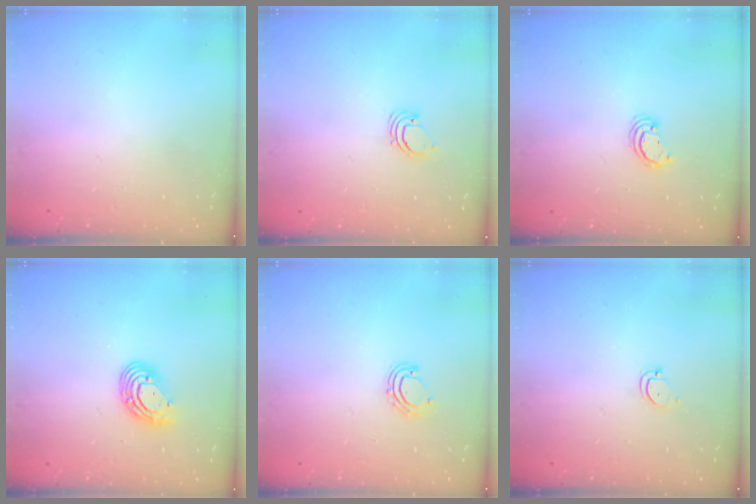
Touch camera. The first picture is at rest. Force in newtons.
{"total": 1.9, "press": 1.9, "slide": 0.1}
{"total": 2.6, "press": 2.6, "slide": 0.2}
{"total": 10.7, "press": 10.5, "slide": 2.2}
{"total": 6.5, "press": 6.3, "slide": 1.6}
{"total": 2.9, "press": 2.9, "slide": 0.2}